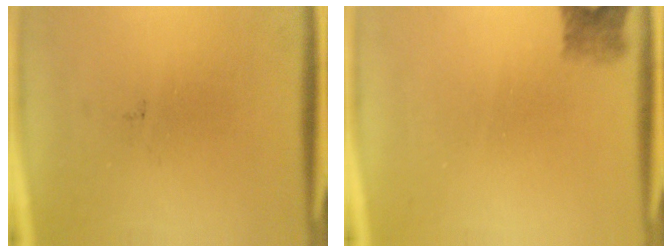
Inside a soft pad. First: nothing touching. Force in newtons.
{"total": 2.4}